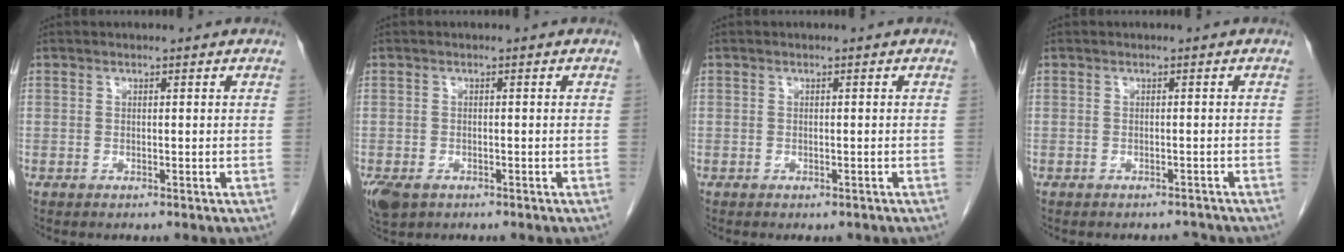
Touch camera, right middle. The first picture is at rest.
{"total": 4.6, "force": [-2.7, 2.8, 2.4], "torque": [-0.051, -0.009, -0.042]}
{"total": 1.0, "force": [-0.6, 0.7, 0.3], "torque": [-0.005, 0.001, -0.005]}
{"total": 2.1, "force": [-2.0, 0.6, -0.1], "torque": [0.005, -0.003, -0.026]}